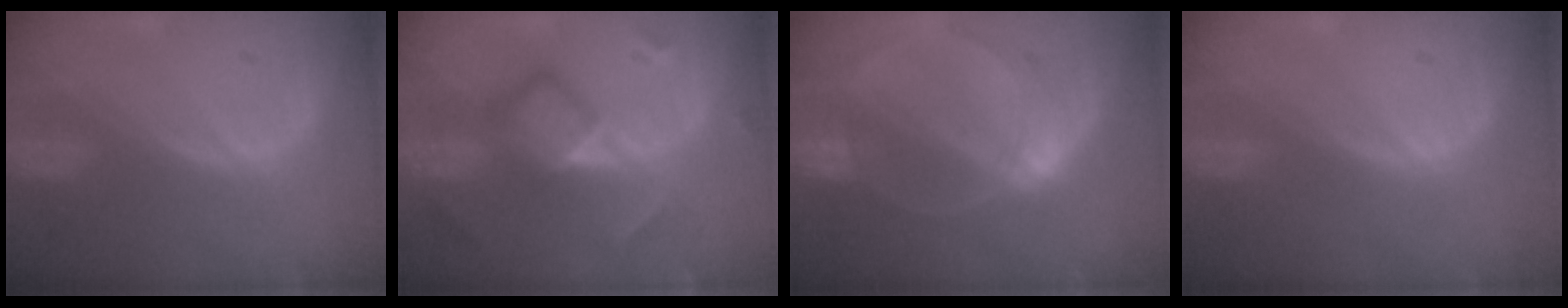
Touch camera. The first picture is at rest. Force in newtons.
{"total": 7.4, "press": 7.4, "slide": 0.5}
{"total": 6.8, "press": 6.0, "slide": 3.2}
{"total": 0.0}